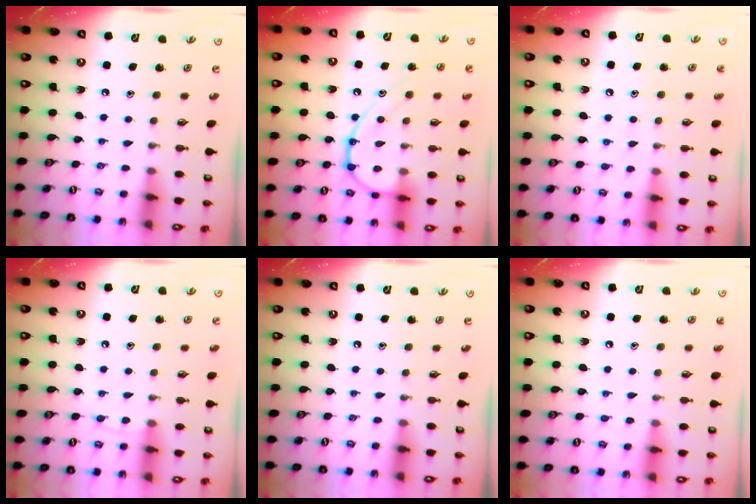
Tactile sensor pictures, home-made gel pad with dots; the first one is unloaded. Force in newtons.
{"total": 13.1, "press": 13.0, "slide": 1.4}
{"total": 6.0, "press": 5.9, "slide": 0.6}
{"total": 5.1, "press": 5.1, "slide": 0.7}
{"total": 0.0}
{"total": 2.9, "press": 2.8, "slide": 0.3}